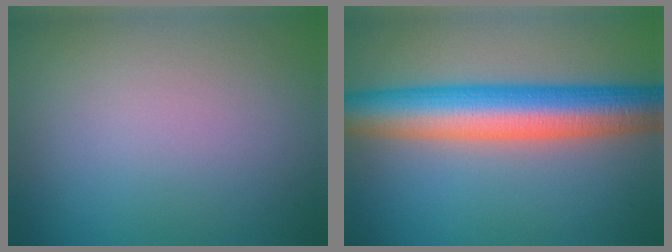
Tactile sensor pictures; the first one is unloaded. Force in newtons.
{"total": 9.4, "press": 9.4, "slide": 0.3}